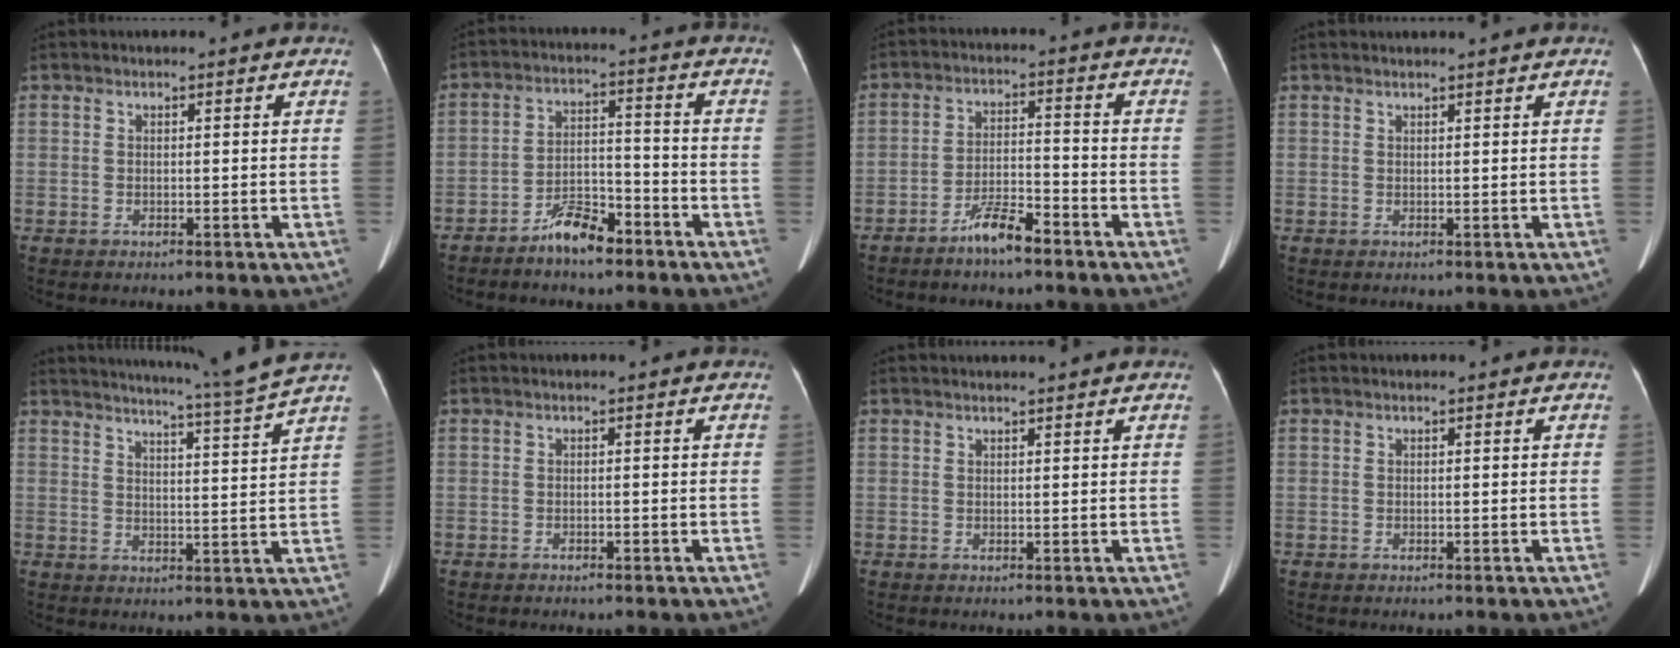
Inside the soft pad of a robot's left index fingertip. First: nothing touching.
{"total": 6.4, "force": [-5.2, 1.8, 3.1], "torque": [-0.062, 0.002, -0.097]}
{"total": 5.6, "force": [-4.7, 0.7, 3.1], "torque": [-0.062, -0.007, -0.090]}
{"total": 1.8, "force": [1.6, -0.3, 0.7], "torque": [-0.009, 0.012, 0.023]}
{"total": 11.0, "force": [9.8, -3.2, 3.9], "torque": [-0.067, -0.047, 0.134]}
{"total": 0.7, "force": [-0.7, 0.1, 0.0], "torque": [-0.007, -0.006, -0.015]}
{"total": 2.4, "force": [2.2, -0.1, 0.8], "torque": [-0.011, 0.016, 0.028]}
{"total": 0.0}